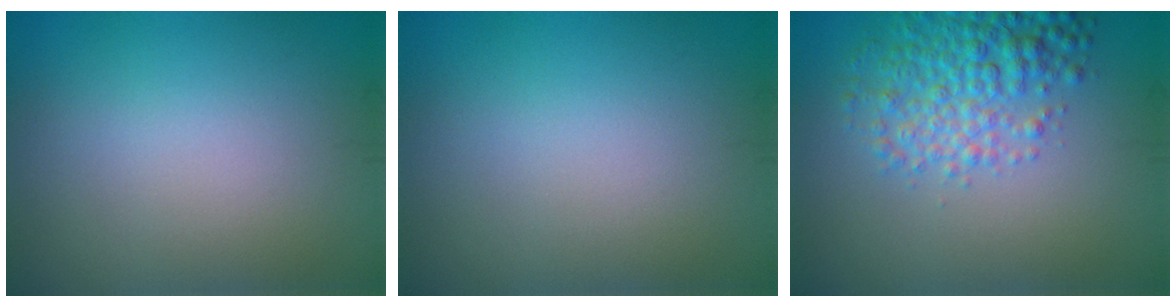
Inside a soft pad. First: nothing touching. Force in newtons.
{"total": 0.0}
{"total": 4.7, "press": 4.7, "slide": 0.1}